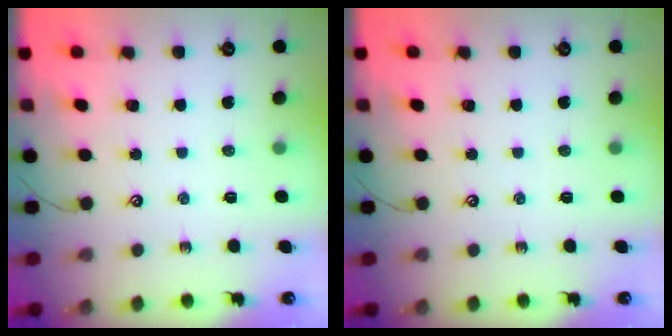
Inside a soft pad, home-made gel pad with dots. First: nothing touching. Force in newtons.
{"total": 0.0}